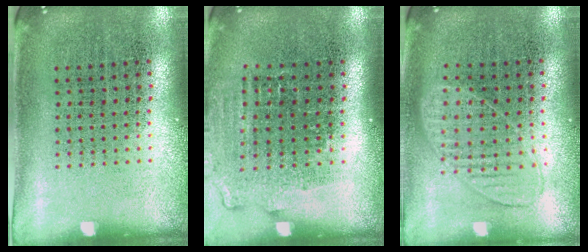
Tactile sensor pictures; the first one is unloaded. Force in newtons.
{"total": 1.3, "press": 1.1, "slide": 0.6}
{"total": 0.8, "press": 0.8, "slide": 0.3}